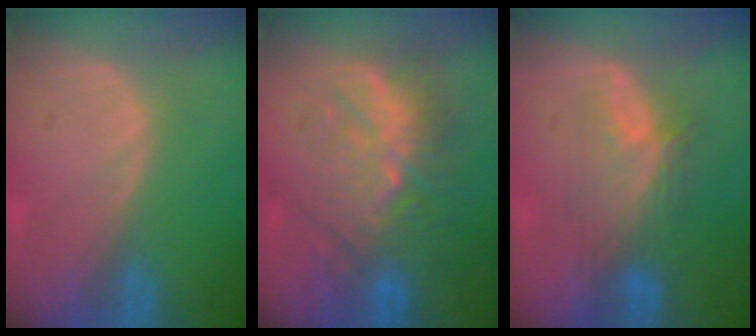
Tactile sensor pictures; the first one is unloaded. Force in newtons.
{"total": 9.2, "press": 9.1, "slide": 1.6}
{"total": 5.4, "press": 5.3, "slide": 1.5}